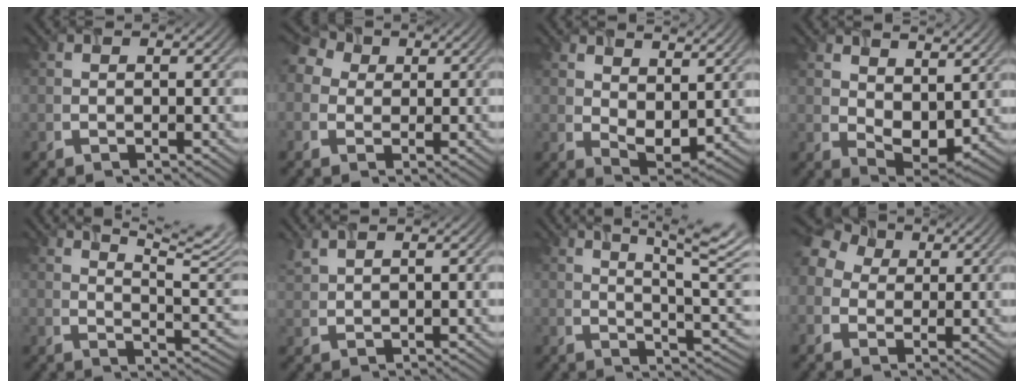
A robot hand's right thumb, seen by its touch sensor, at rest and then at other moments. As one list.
[{"total": 4.9, "force": [1.3, 3.9, 2.7], "torque": [-0.082, 0.019, 0.025]}, {"total": 6.0, "force": [3.2, 3.3, 4.0], "torque": [-0.071, -0.006, 0.063]}, {"total": 6.7, "force": [3.5, 3.8, 4.2], "torque": [-0.078, -0.007, 0.070]}, {"total": 11.4, "force": [7.2, 3.0, 8.3], "torque": [-0.125, 0.014, 0.094]}, {"total": 2.0, "force": [1.7, 0.1, 1.0], "torque": [-0.025, 0.013, 0.040]}, {"total": 10.0, "force": [5.6, 2.0, 8.0], "torque": [-0.120, 0.004, 0.083]}, {"total": 7.4, "force": [2.0, 5.7, 4.1], "torque": [-0.122, 0.033, 0.028]}]